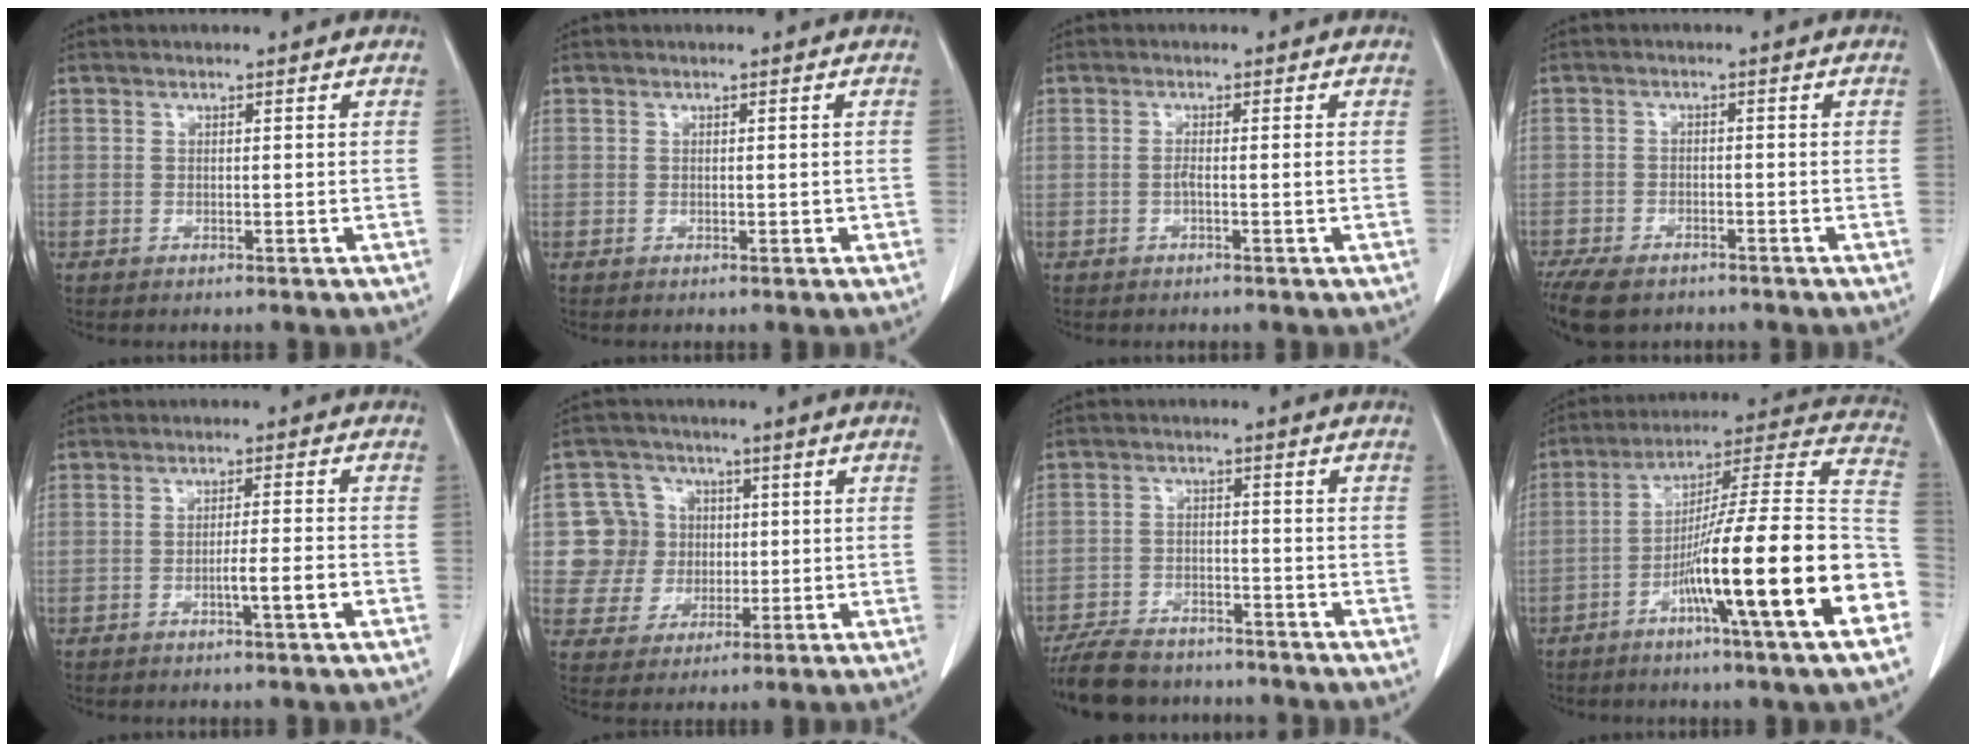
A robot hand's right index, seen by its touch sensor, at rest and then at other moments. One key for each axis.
{"total": 0.8, "fx": -0.1, "fy": 0.4, "fz": 0.7, "tx": -0.011, "ty": 0.001, "tz": -0.001}
{"total": 1.4, "fx": -0.5, "fy": -0.2, "fz": 1.4, "tx": -0.025, "ty": 0.000, "tz": -0.009}
{"total": 9.6, "fx": -7.0, "fy": 4.7, "fz": 4.6, "tx": -0.096, "ty": -0.012, "tz": -0.107}
{"total": 4.0, "fx": -1.6, "fy": -0.3, "fz": 3.6, "tx": -0.055, "ty": -0.003, "tz": -0.028}
{"total": 7.9, "fx": 0.8, "fy": 7.8, "fz": 0.8, "tx": -0.016, "ty": 0.023, "tz": 0.020}
{"total": 12.2, "fx": -10.5, "fy": 4.2, "fz": 4.5, "tx": -0.084, "ty": -0.001, "tz": -0.161}
{"total": 23.2, "fx": -8.6, "fy": -0.4, "fz": 21.6, "tx": -0.280, "ty": -0.005, "tz": -0.146}